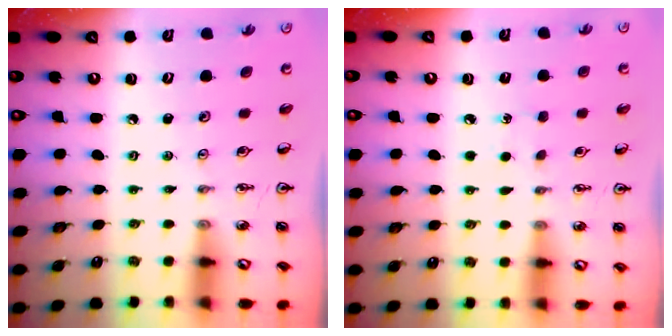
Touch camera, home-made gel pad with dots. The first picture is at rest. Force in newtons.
{"total": 3.3, "press": 3.3, "slide": 0.4}